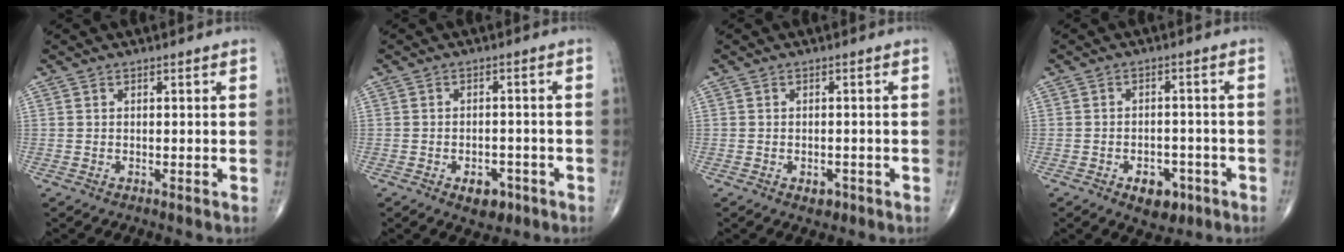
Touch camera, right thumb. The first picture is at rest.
{"total": 4.8, "force": [-2.5, 3.0, 2.9], "torque": [-0.024, 0.014, -0.030]}
{"total": 2.1, "force": [-1.0, 1.4, 1.3], "torque": [-0.010, 0.003, -0.009]}
{"total": 6.2, "force": [-3.1, 3.9, 3.7], "torque": [-0.030, 0.019, -0.039]}